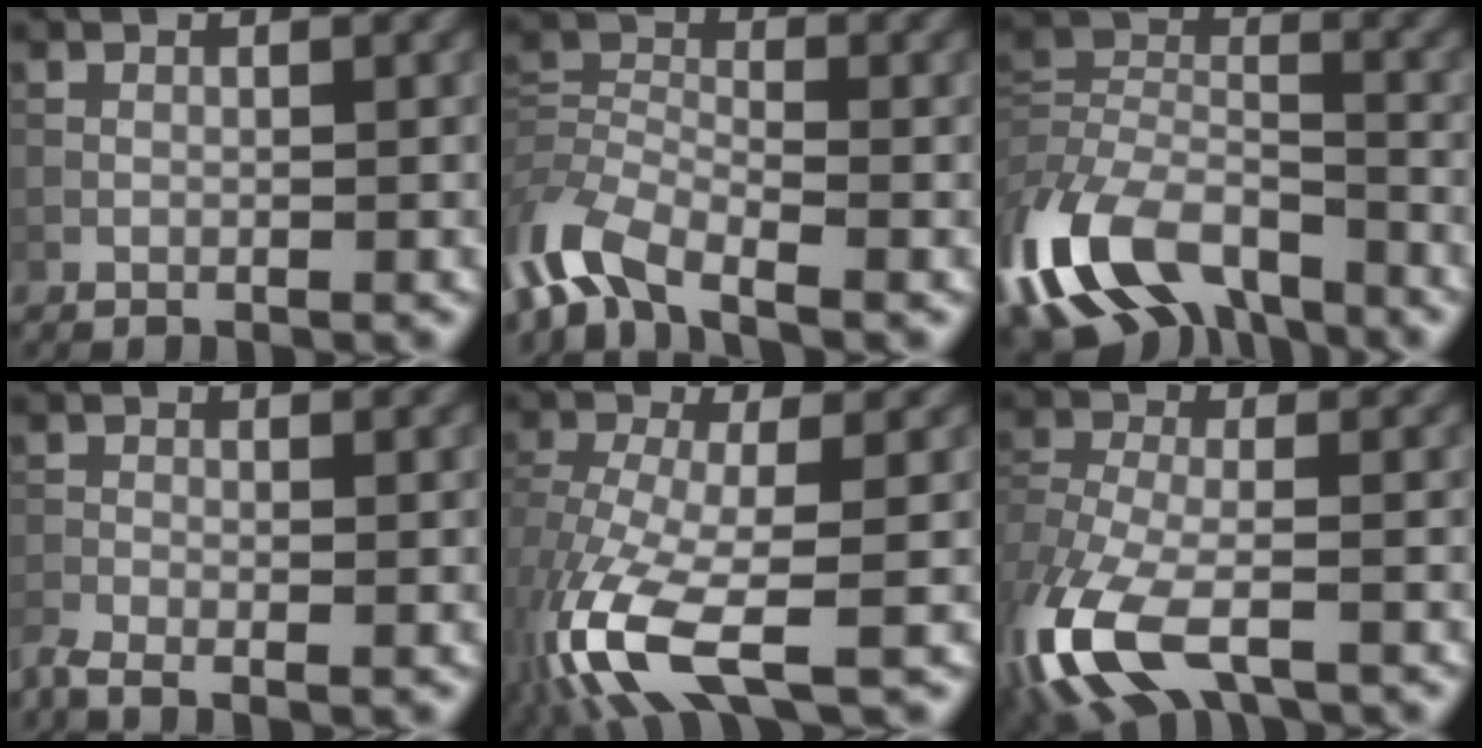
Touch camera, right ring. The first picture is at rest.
{"total": 7.1, "force": [-4.6, 3.2, 4.3], "torque": [-0.091, -0.003, -0.107]}
{"total": 13.2, "force": [-7.3, 7.6, 8.0], "torque": [-0.176, -0.004, -0.142]}
{"total": 2.1, "force": [-1.8, 0.5, 1.0], "torque": [-0.028, -0.013, -0.046]}
{"total": 9.6, "force": [-4.4, 3.6, 7.7], "torque": [-0.178, -0.010, -0.091]}
{"total": 9.8, "force": [-4.9, 5.0, 6.9], "torque": [-0.171, -0.021, -0.096]}